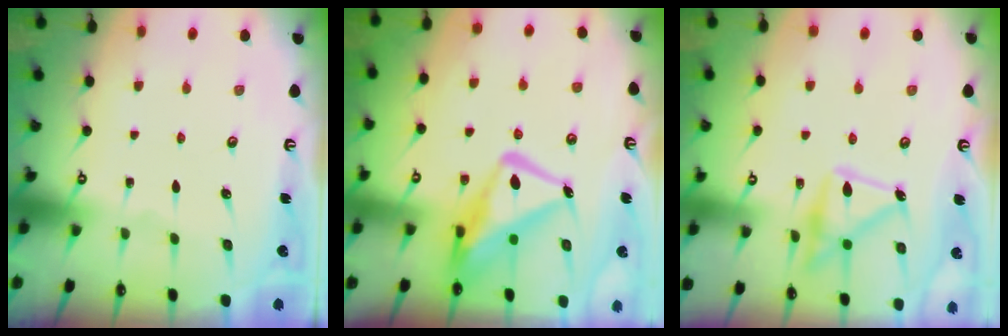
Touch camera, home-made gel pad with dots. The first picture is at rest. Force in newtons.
{"total": 14.9, "press": 14.8, "slide": 1.7}
{"total": 16.8, "press": 16.8, "slide": 1.0}